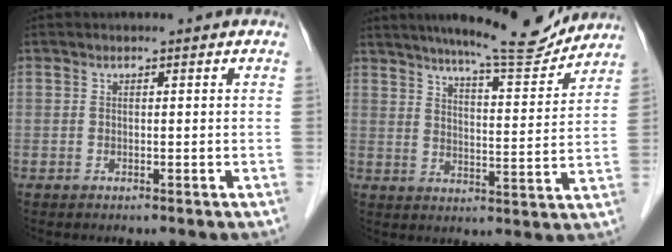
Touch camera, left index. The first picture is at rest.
{"total": 13.0, "force": [11.8, 0.7, 5.3], "torque": [-0.081, -0.007, 0.165]}